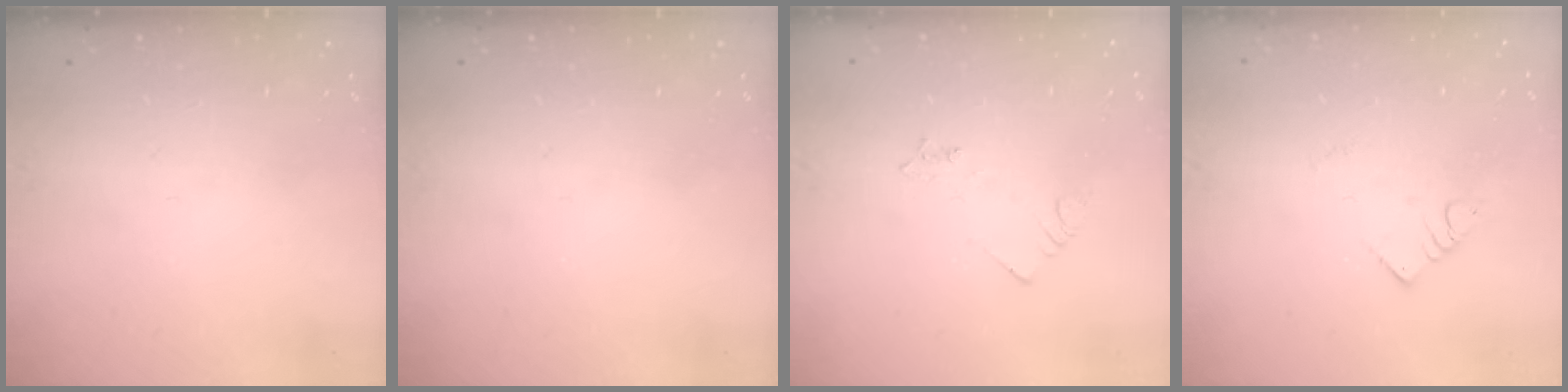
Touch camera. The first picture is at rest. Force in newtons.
{"total": 0.0}
{"total": 1.9, "press": 1.9, "slide": 0.3}
{"total": 2.4, "press": 2.3, "slide": 0.5}